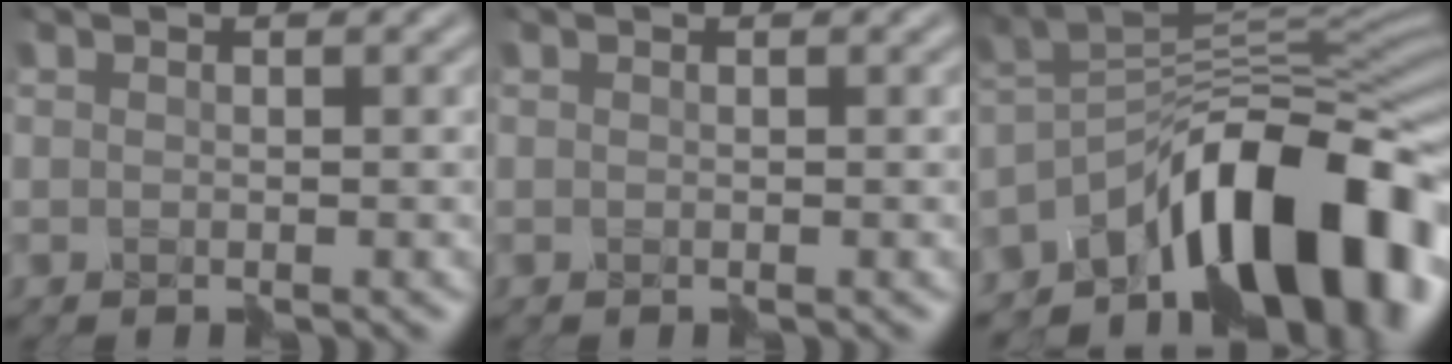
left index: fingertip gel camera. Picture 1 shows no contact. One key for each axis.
{"total": 0.0}
{"total": 13.0, "fx": -8.0, "fy": 4.5, "fz": 9.2, "tx": -0.126, "ty": 0.012, "tz": -0.136}